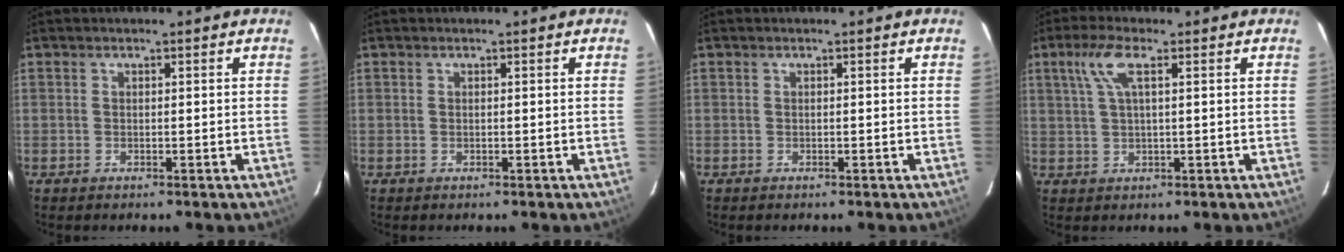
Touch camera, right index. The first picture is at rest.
{"total": 0.0}
{"total": 0.0}
{"total": 5.2, "force": [2.0, 1.0, 4.7], "torque": [-0.099, 0.009, 0.043]}